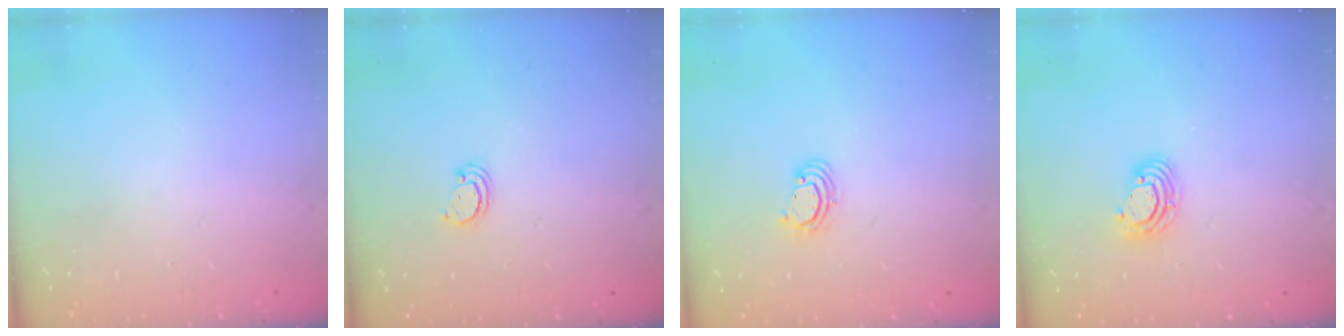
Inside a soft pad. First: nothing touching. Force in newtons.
{"total": 2.2, "press": 2.2, "slide": 0.1}
{"total": 2.8, "press": 2.8, "slide": 0.2}
{"total": 6.8, "press": 6.7, "slide": 0.8}